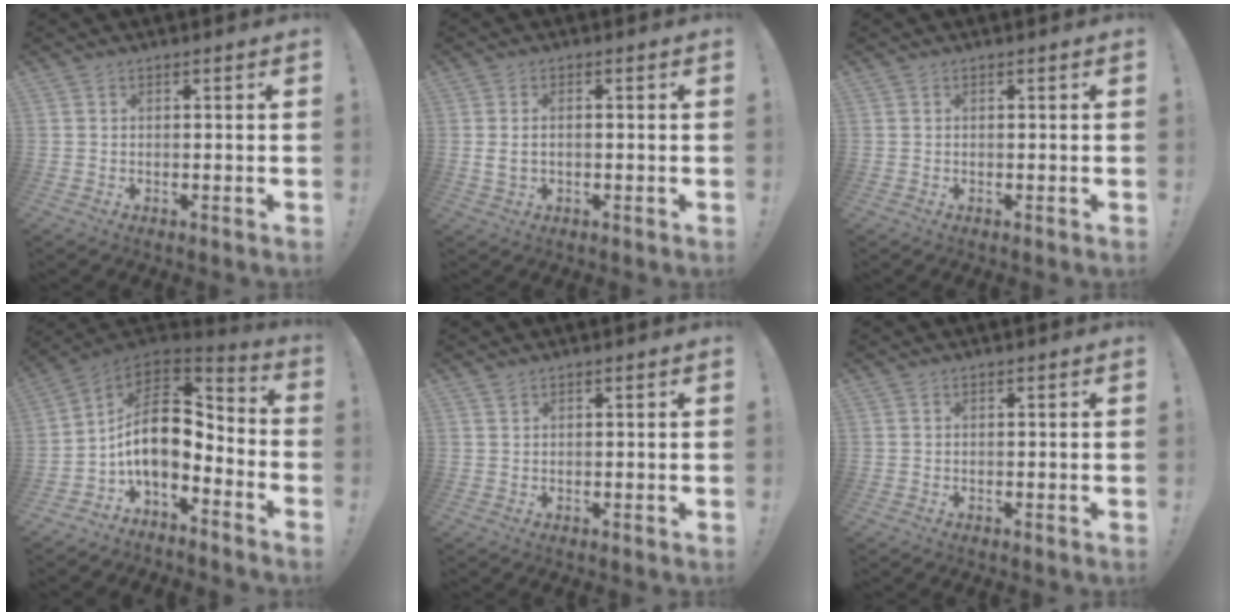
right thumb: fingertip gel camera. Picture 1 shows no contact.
{"total": 2.7, "force": [0.1, 1.5, 2.2], "torque": [-0.033, 0.002, 0.001]}
{"total": 0.0}
{"total": 15.2, "force": [0.7, 9.0, 12.2], "torque": [-0.212, -0.003, 0.015]}
{"total": 0.9, "force": [0.8, 0.3, 0.3], "torque": [-0.004, -0.002, 0.015]}
{"total": 0.0}